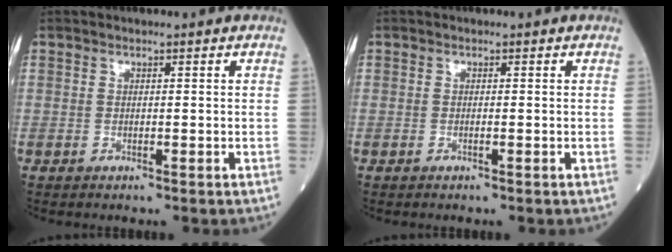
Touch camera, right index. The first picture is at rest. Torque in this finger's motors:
{"motor_torque": [0.07, 0.13, 0.03, -0.01]}